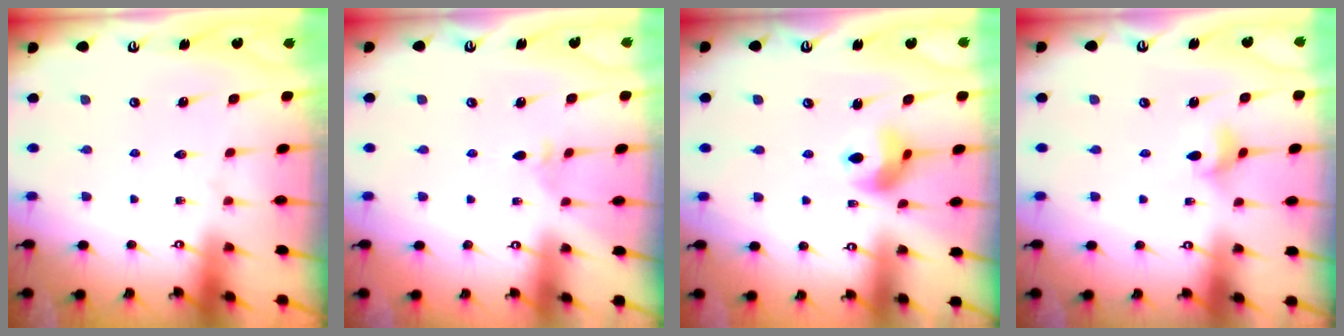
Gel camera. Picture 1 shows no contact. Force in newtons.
{"total": 2.2, "press": 2.1, "slide": 0.6}
{"total": 9.5, "press": 9.4, "slide": 1.2}
{"total": 4.2, "press": 4.2, "slide": 0.7}